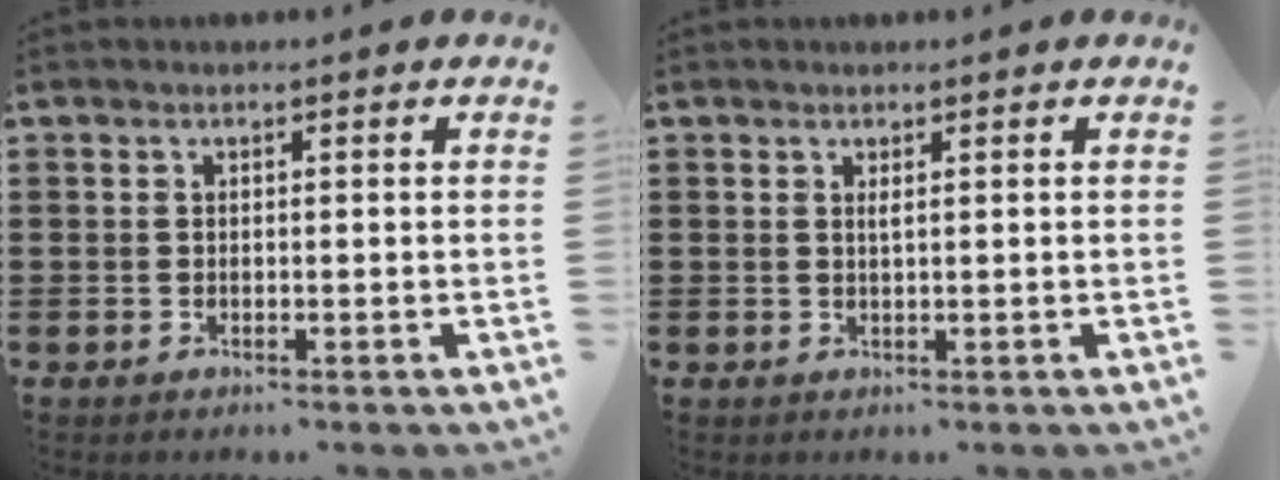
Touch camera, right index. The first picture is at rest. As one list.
[{"total": 0.6, "force": [0.3, 0.0, 0.5], "torque": [-0.011, -0.001, 0.007]}]